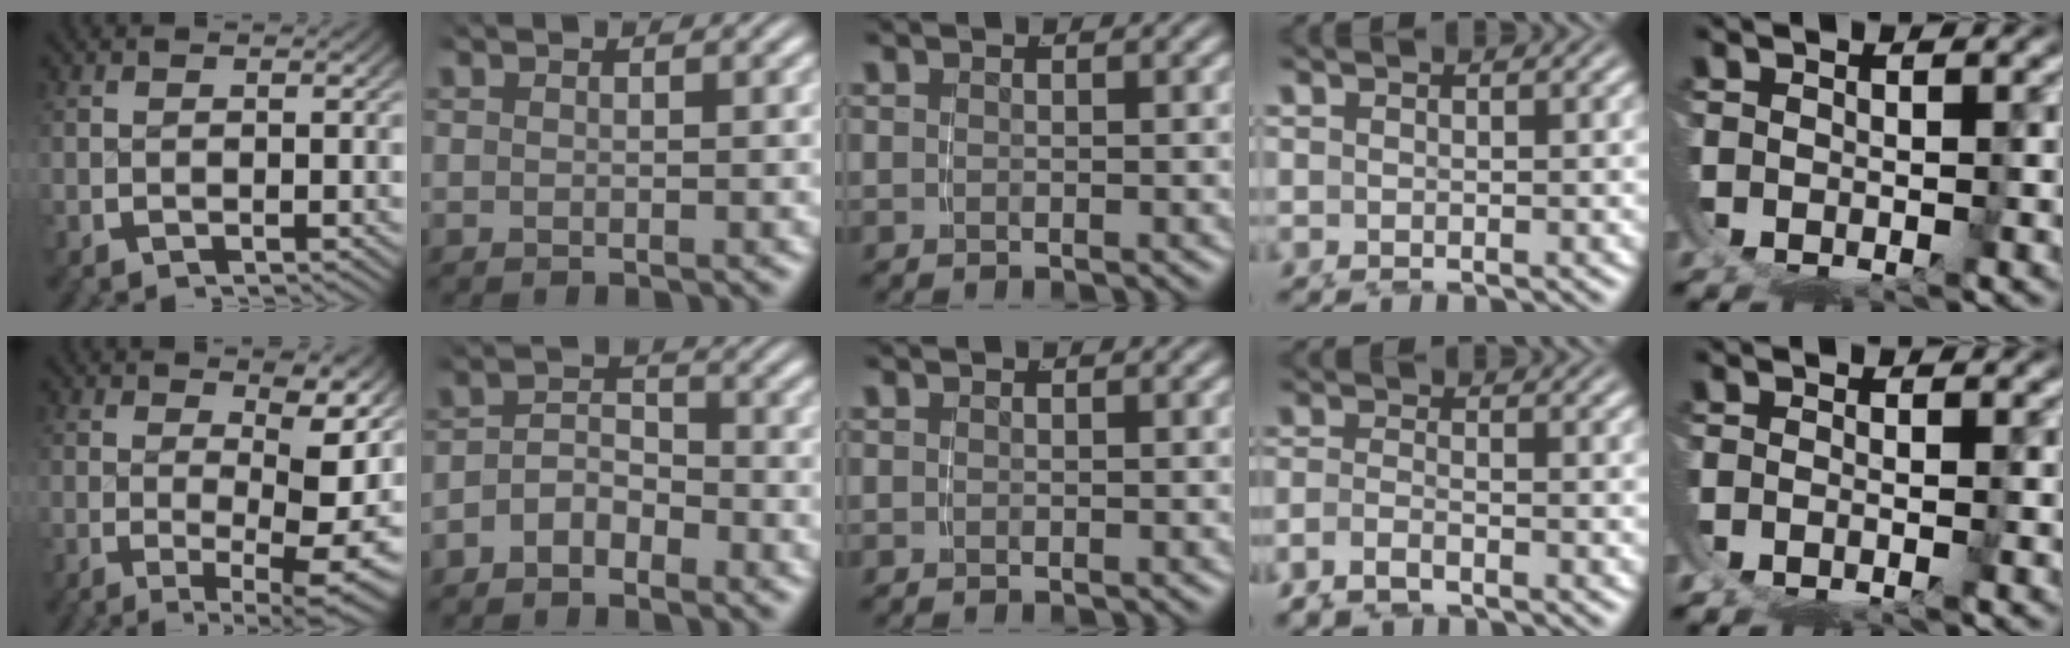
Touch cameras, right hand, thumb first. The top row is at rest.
{"thumb": {"total": 8.2, "force": [-1.3, 3.0, 7.6], "torque": [-0.108, -0.034, -0.006]}, "index": {"total": 4.2, "force": [-2.2, 3.1, 1.6], "torque": [-0.025, -0.003, -0.048]}, "ring": {"total": 3.8, "force": [-1.6, 3.2, 1.5], "torque": [-0.052, -0.017, -0.022]}, "little": {"total": 1.8, "force": [-1.2, 0.5, 1.3], "torque": [-0.028, -0.012, -0.013]}}